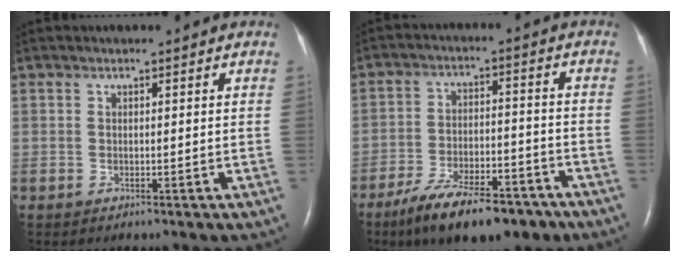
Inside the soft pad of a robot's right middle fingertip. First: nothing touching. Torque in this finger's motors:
{"motor_torque": [1.12, -1.02, 0.24, 0.14]}